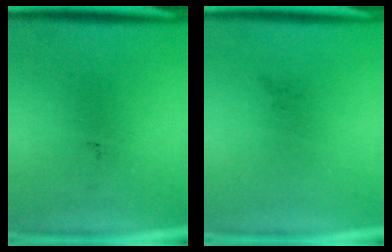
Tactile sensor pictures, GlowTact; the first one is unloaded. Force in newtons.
{"total": 0.0}